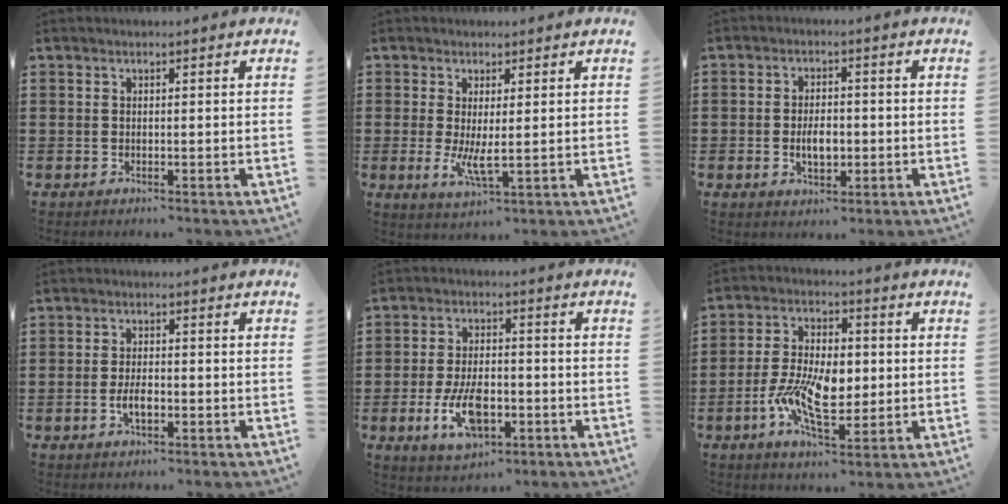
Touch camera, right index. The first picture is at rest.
{"total": 4.5, "force": [0.1, 1.4, 4.3], "torque": [-0.078, -0.009, 0.002]}
{"total": 4.1, "force": [-0.7, 2.4, 3.2], "torque": [-0.045, -0.003, -0.017]}
{"total": 3.3, "force": [-1.0, 1.5, 2.8], "torque": [-0.056, 0.001, -0.020]}
{"total": 8.8, "force": [-3.1, 4.4, 6.9], "torque": [-0.136, -0.002, -0.057]}
{"total": 10.6, "force": [-1.6, 5.4, 8.9], "torque": [-0.169, -0.001, -0.031]}